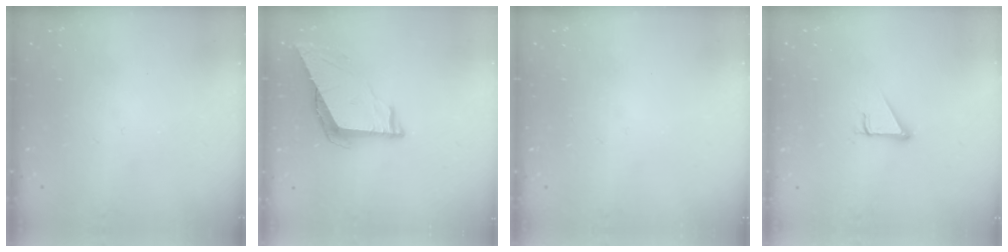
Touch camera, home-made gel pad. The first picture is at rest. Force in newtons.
{"total": 7.5, "press": 7.5, "slide": 0.5}
{"total": 0.0}
{"total": 3.0, "press": 3.0, "slide": 0.1}